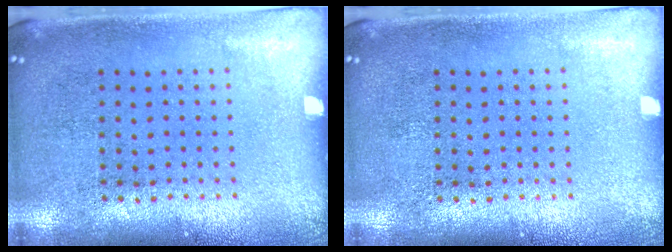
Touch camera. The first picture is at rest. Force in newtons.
{"total": 0.0}